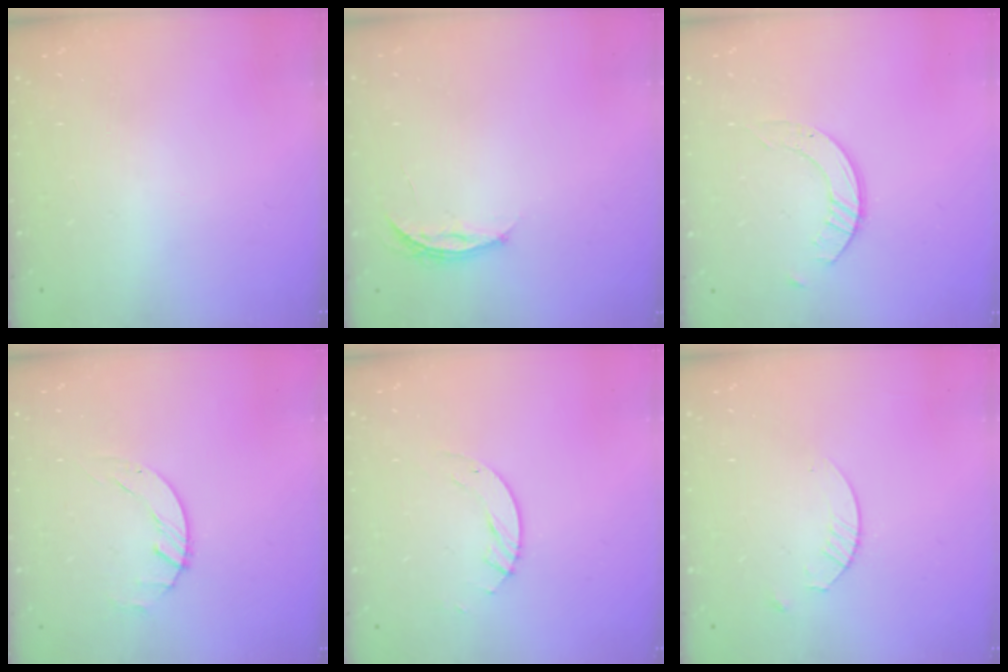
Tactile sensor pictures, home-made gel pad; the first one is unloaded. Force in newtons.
{"total": 3.8, "press": 3.8, "slide": 0.5}
{"total": 2.6, "press": 2.5, "slide": 0.3}
{"total": 0.6, "press": 0.6, "slide": 0.1}
{"total": 4.5, "press": 4.5, "slide": 0.4}
{"total": 2.4, "press": 2.4, "slide": 0.3}